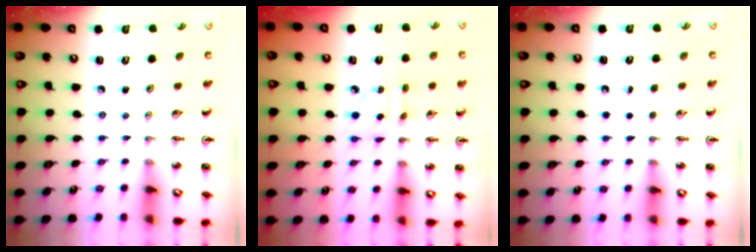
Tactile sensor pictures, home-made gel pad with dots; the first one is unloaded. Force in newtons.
{"total": 4.6, "press": 4.5, "slide": 0.4}
{"total": 1.4, "press": 1.4, "slide": 0.1}